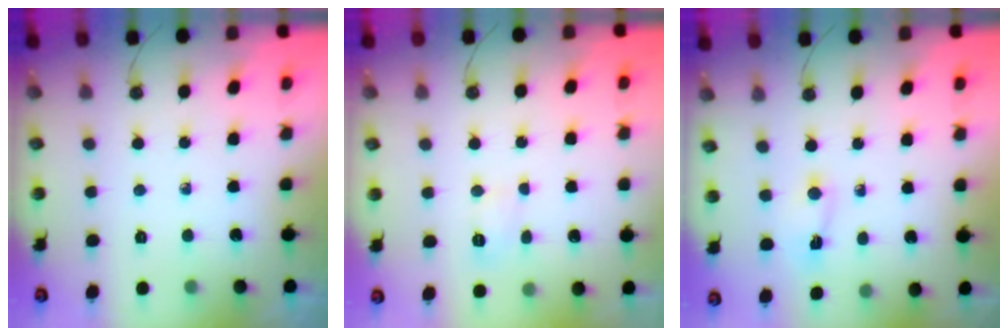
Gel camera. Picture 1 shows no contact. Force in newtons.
{"total": 4.8, "press": 4.8, "slide": 0.5}
{"total": 1.4, "press": 1.4, "slide": 0.1}